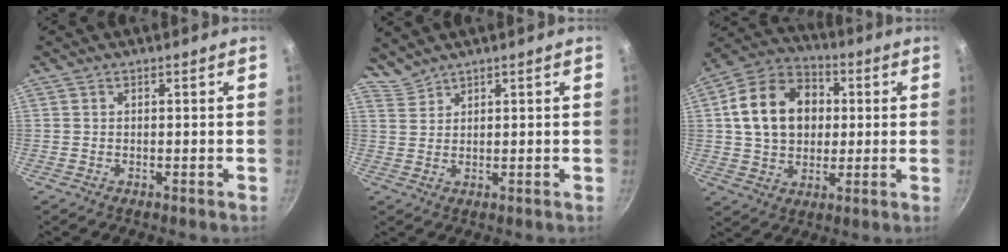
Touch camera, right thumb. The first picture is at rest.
{"total": 2.3, "force": [2.3, 0.2, -0.1], "torque": [0.001, 0.001, 0.054]}
{"total": 16.7, "force": [2.5, 12.9, 10.4], "torque": [-0.152, 0.022, 0.034]}